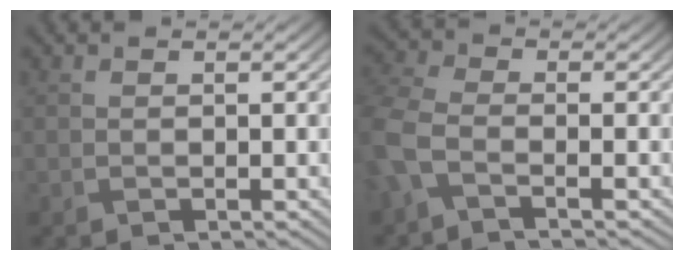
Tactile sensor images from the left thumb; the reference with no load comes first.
{"total": 4.8, "force": [-2.3, 2.4, 3.4], "torque": [-0.098, -0.010, -0.059]}